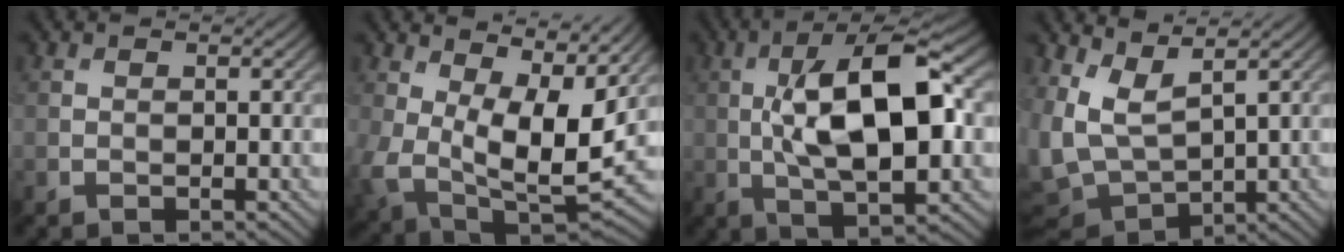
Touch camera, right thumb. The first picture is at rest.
{"total": 13.9, "force": [2.7, 8.3, 10.8], "torque": [-0.231, -0.028, 0.053]}
{"total": 14.6, "force": [0.8, 5.5, 13.5], "torque": [-0.230, 0.011, 0.009]}
{"total": 7.4, "force": [3.1, 3.5, 5.8], "torque": [-0.153, -0.001, 0.060]}